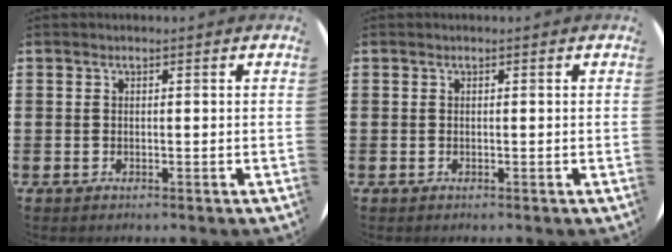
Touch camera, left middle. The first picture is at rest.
{"total": 0.0}